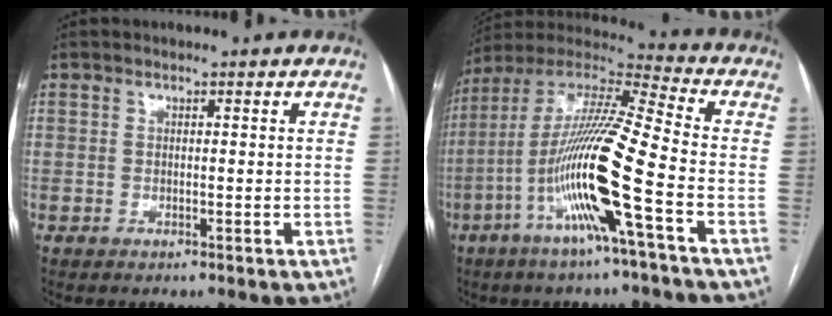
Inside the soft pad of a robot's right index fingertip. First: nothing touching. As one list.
[{"total": 17.7, "force": [-5.8, -0.4, 16.7], "torque": [-0.331, -0.001, -0.119]}]